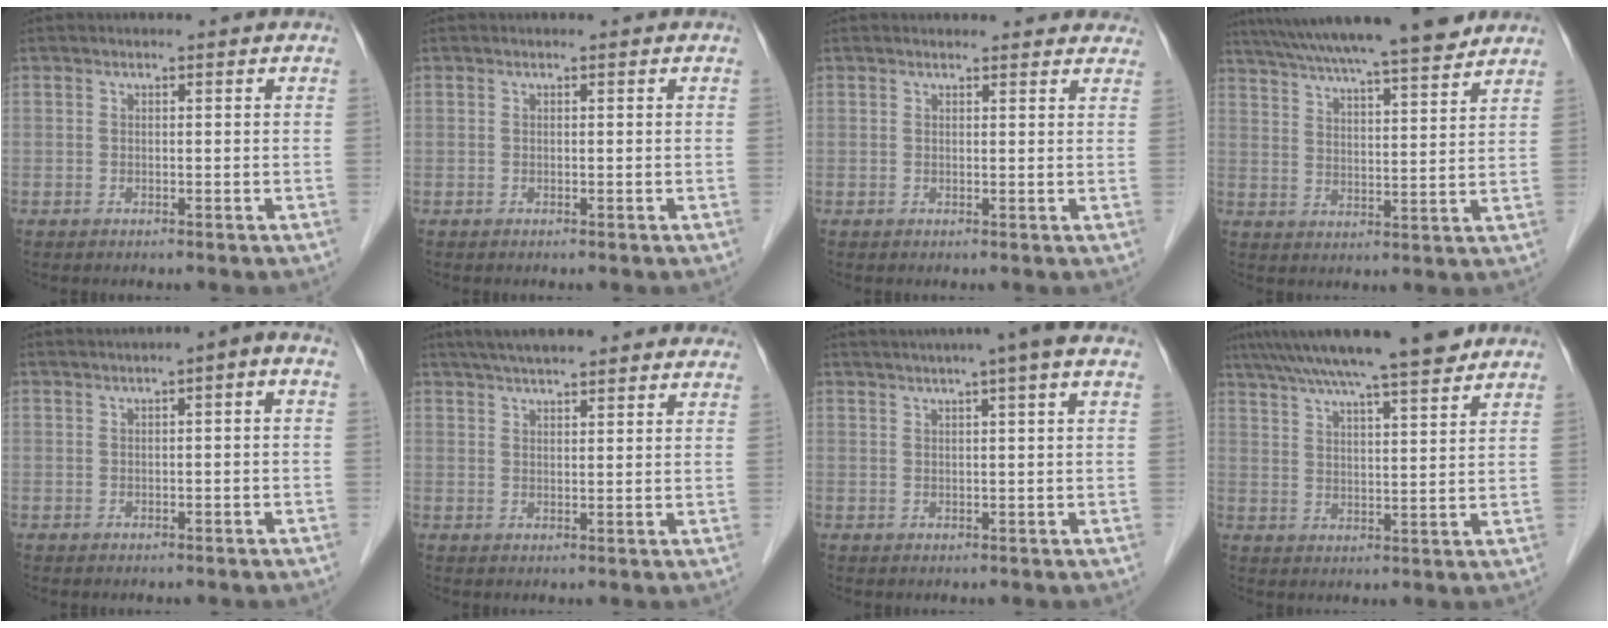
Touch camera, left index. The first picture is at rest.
{"total": 0.0}
{"total": 8.3, "force": [7.7, 2.3, 1.8], "torque": [0.003, 0.013, 0.067]}
{"total": 19.8, "force": [17.2, 1.3, 9.7], "torque": [-0.165, 0.026, 0.254]}
{"total": 3.2, "force": [1.0, 0.4, 3.0], "torque": [-0.043, 0.015, 0.014]}
{"total": 14.6, "force": [12.6, 2.6, 6.9], "torque": [-0.102, 0.040, 0.170]}
{"total": 7.9, "force": [5.6, -0.7, 5.5], "torque": [-0.086, 0.026, 0.071]}
{"total": 17.9, "force": [15.1, 0.9, 9.5], "torque": [-0.166, 0.031, 0.224]}